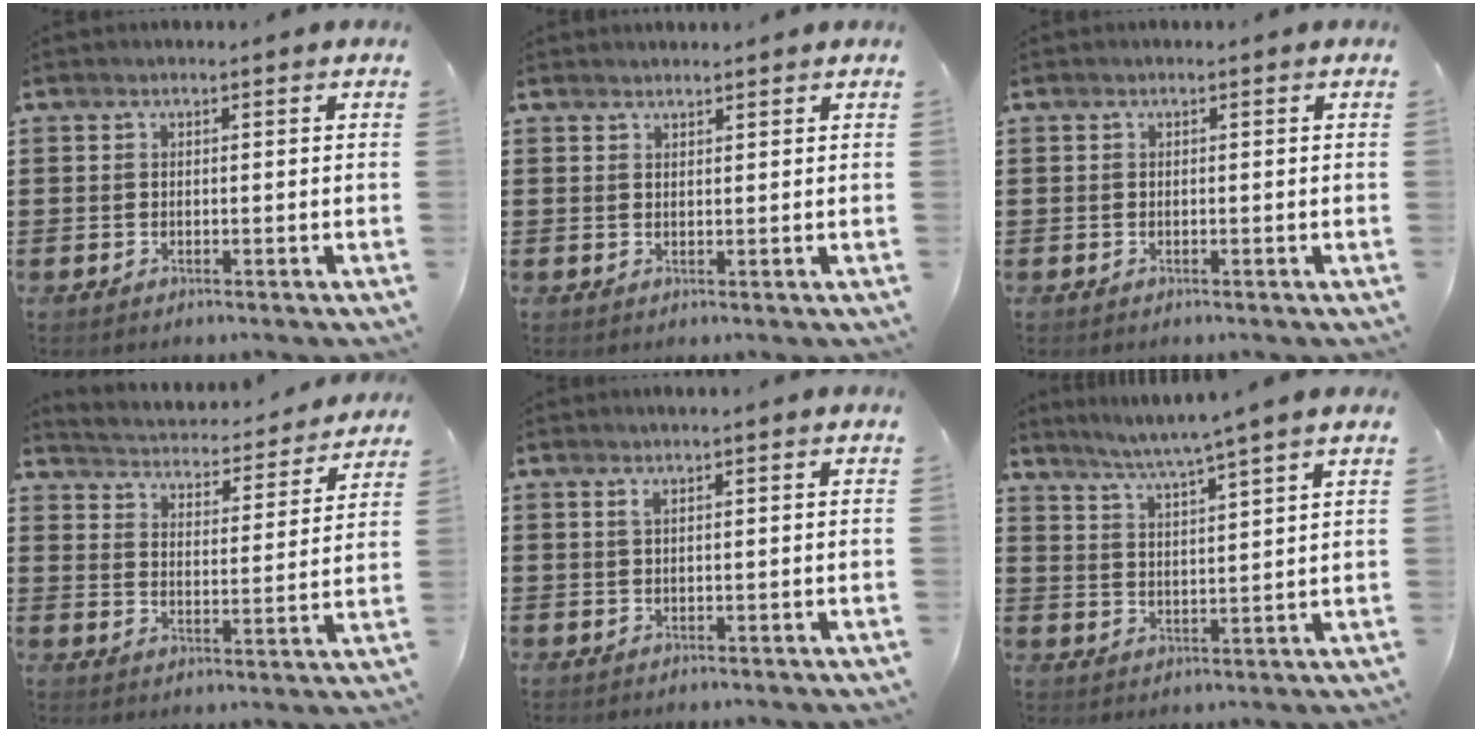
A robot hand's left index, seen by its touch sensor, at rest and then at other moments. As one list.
[{"total": 1.3, "force": [1.3, 0.1, 0.1], "torque": [-0.004, -0.002, 0.025]}, {"total": 0.0}, {"total": 3.0, "force": [3.0, 0.1, -0.1], "torque": [-0.022, -0.033, 0.041]}, {"total": 1.1, "force": [0.6, 0.0, 1.0], "torque": [-0.020, 0.000, 0.010]}, {"total": 4.5, "force": [4.0, -1.3, 1.7], "torque": [-0.048, -0.028, 0.064]}]